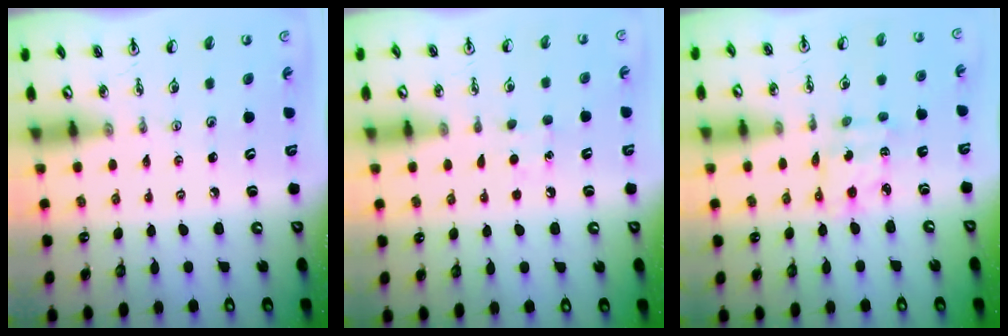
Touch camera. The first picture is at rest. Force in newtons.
{"total": 5.6, "press": 5.6, "slide": 0.6}
{"total": 3.2, "press": 3.2, "slide": 0.3}